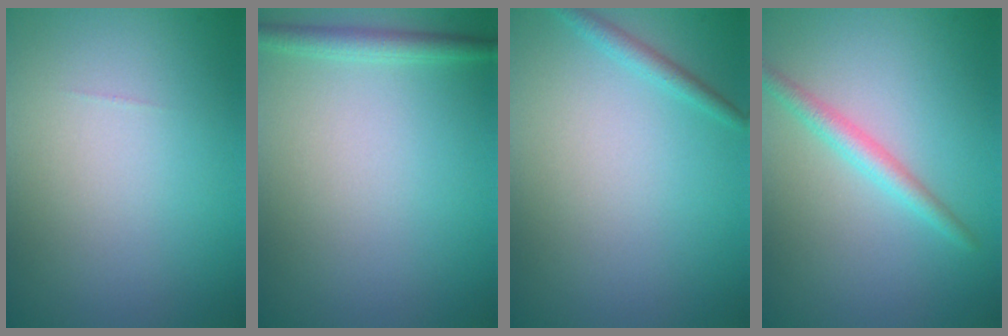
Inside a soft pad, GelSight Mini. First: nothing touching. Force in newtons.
{"total": 1.8, "press": 1.8, "slide": 0.1}
{"total": 1.2, "press": 1.2, "slide": 0.0}
{"total": 2.1, "press": 2.1, "slide": 0.1}